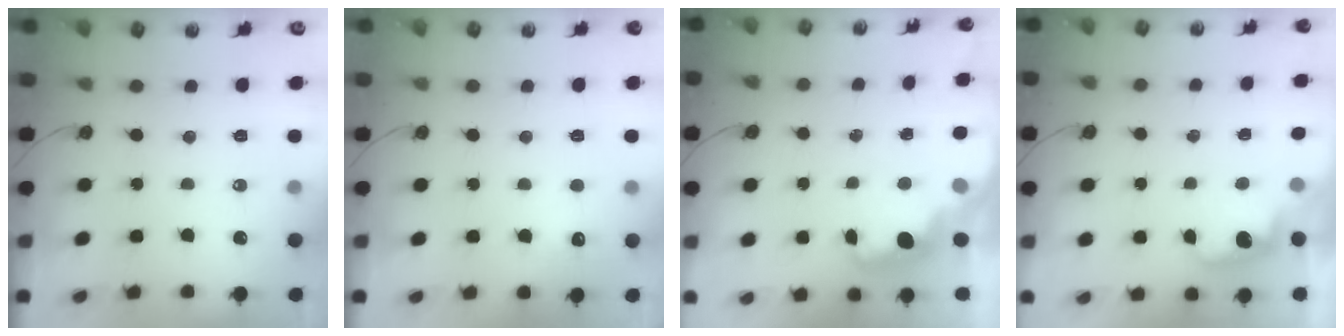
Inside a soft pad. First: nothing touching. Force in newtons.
{"total": 2.9, "press": 2.7, "slide": 1.1}
{"total": 2.3, "press": 2.2, "slide": 0.6}
{"total": 1.4, "press": 1.2, "slide": 0.8}